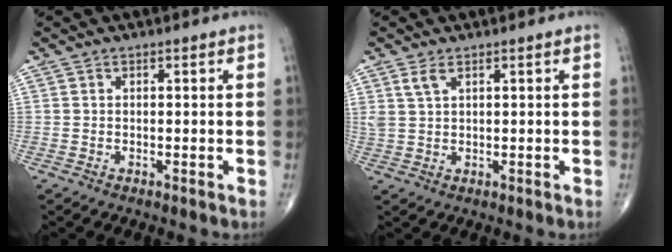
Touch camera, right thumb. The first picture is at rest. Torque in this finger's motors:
{"motor_torque": [-0.01, -0.08, 0.46, 0.56, 0.14]}